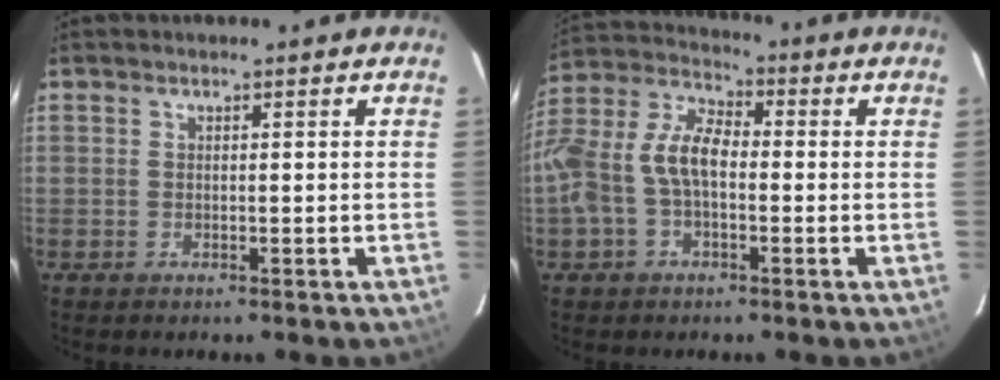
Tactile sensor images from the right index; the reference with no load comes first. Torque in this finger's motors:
{"motor_torque": [0.45, -0.20, 0.49, 0.17]}